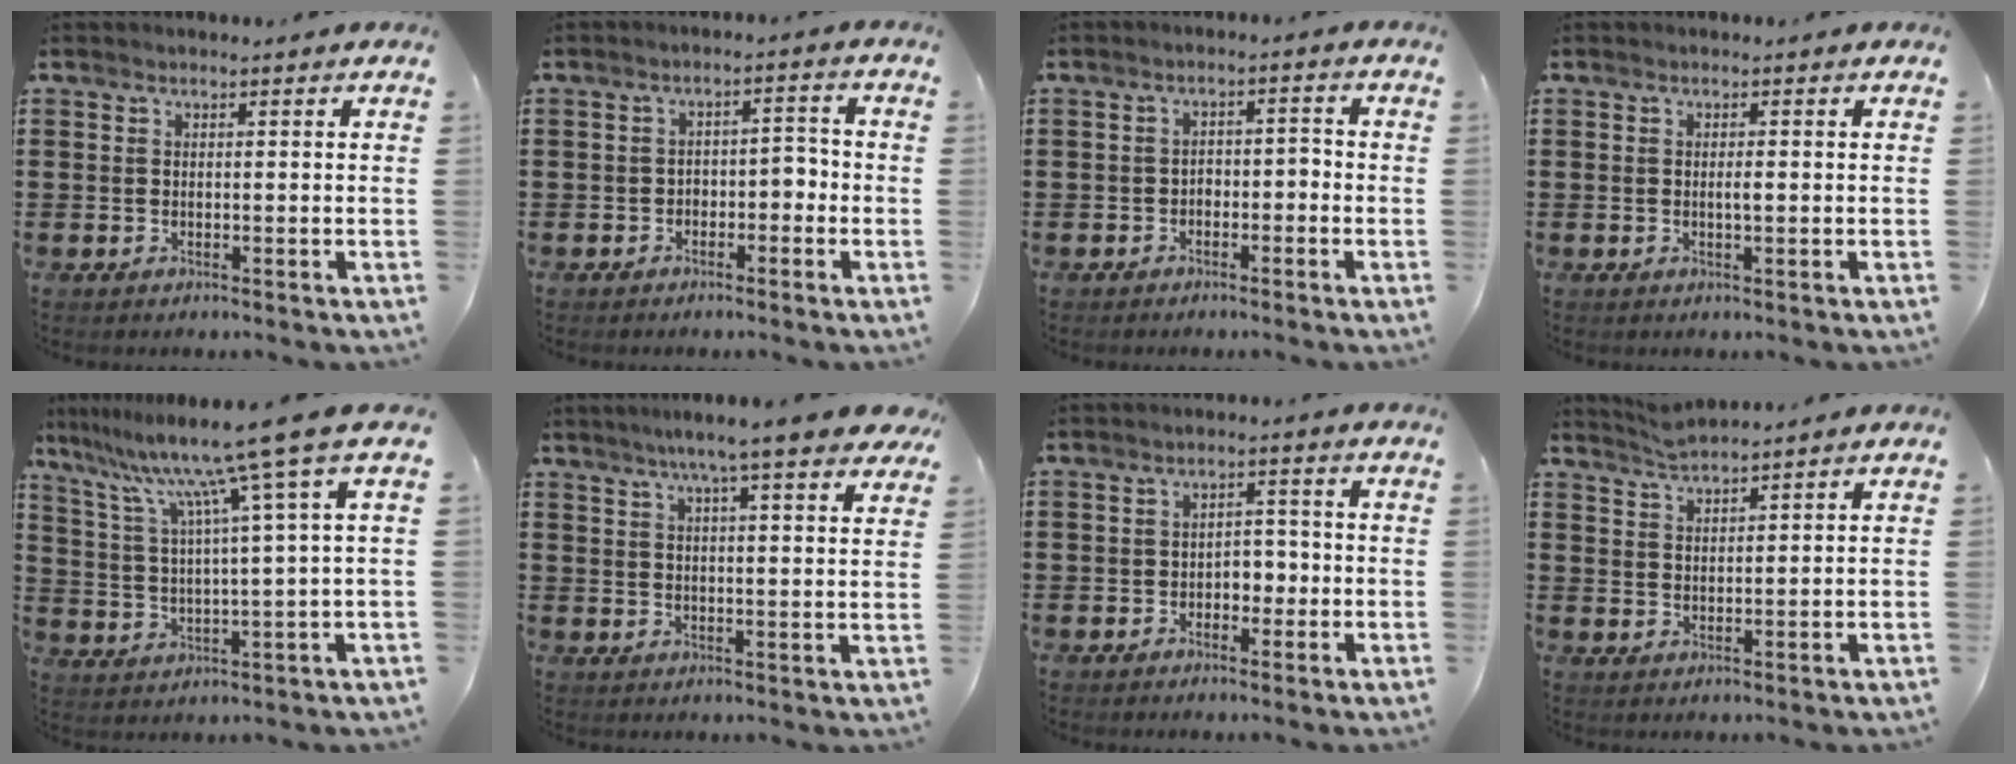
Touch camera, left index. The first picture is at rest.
{"total": 2.8, "force": [-2.0, 1.4, 1.4], "torque": [-0.031, 0.008, -0.045]}
{"total": 2.3, "force": [-2.0, 0.8, 0.6], "torque": [-0.019, 0.006, -0.046]}
{"total": 1.2, "force": [0.0, 0.2, 1.2], "torque": [-0.023, -0.003, 0.000]}
{"total": 11.5, "force": [7.7, -1.7, 8.3], "torque": [-0.188, -0.041, 0.116]}
{"total": 6.5, "force": [5.3, -0.3, 3.8], "torque": [-0.082, -0.019, 0.088]}
{"total": 3.1, "force": [-1.3, 2.2, 1.8], "torque": [-0.032, 0.002, -0.031]}
{"total": 2.4, "force": [2.4, -0.4, 0.3], "torque": [-0.012, -0.002, 0.046]}